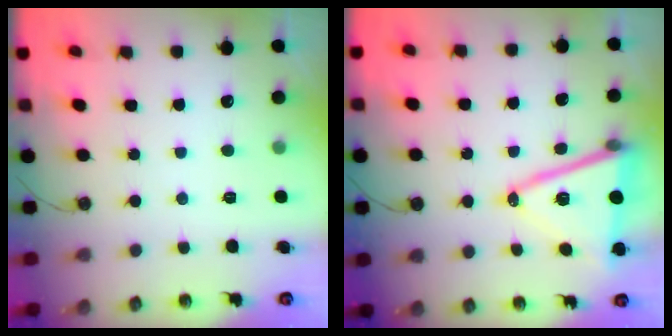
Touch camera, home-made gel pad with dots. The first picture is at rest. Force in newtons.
{"total": 15.7, "press": 15.3, "slide": 3.8}